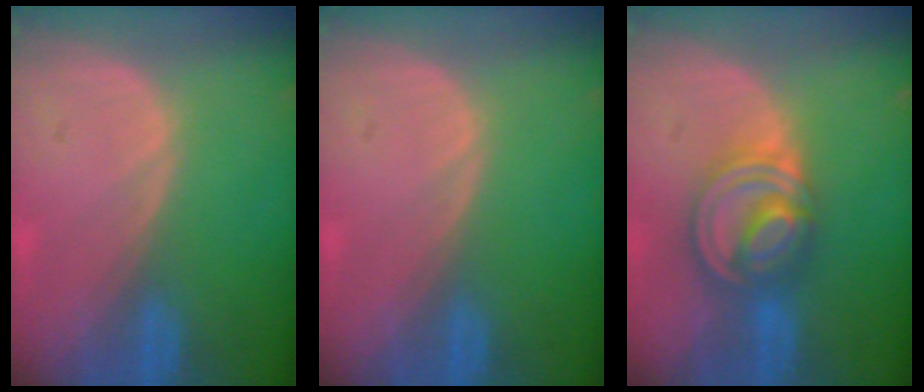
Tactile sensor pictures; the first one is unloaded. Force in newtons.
{"total": 0.0}
{"total": 8.2, "press": 6.9, "slide": 4.3}